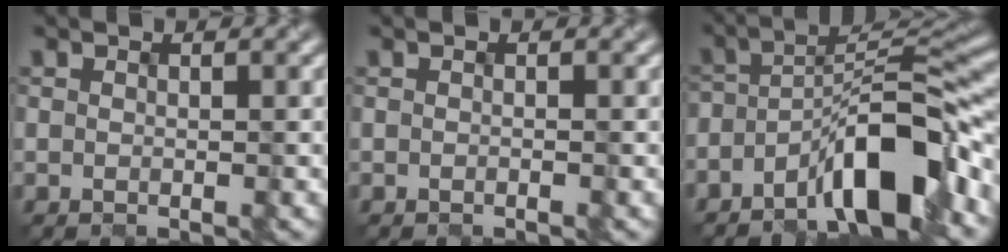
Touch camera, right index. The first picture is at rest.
{"total": 0.0}
{"total": 8.0, "force": [-5.0, 2.0, 5.9], "torque": [-0.090, 0.018, -0.090]}